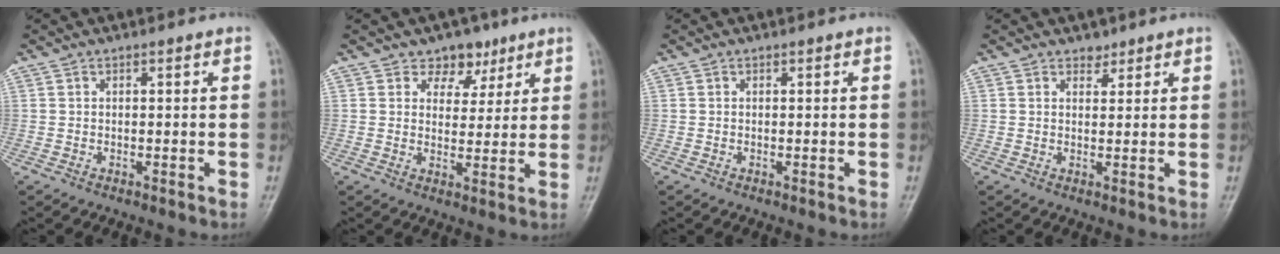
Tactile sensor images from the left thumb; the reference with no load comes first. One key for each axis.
{"total": 5.5, "fx": 3.6, "fy": 3.9, "fz": 1.2, "tx": 0.015, "ty": -0.017, "tz": 0.054}
{"total": 0.0}
{"total": 1.9, "fx": 1.5, "fy": 1.1, "fz": 0.3, "tx": 0.011, "ty": -0.010, "tz": 0.018}